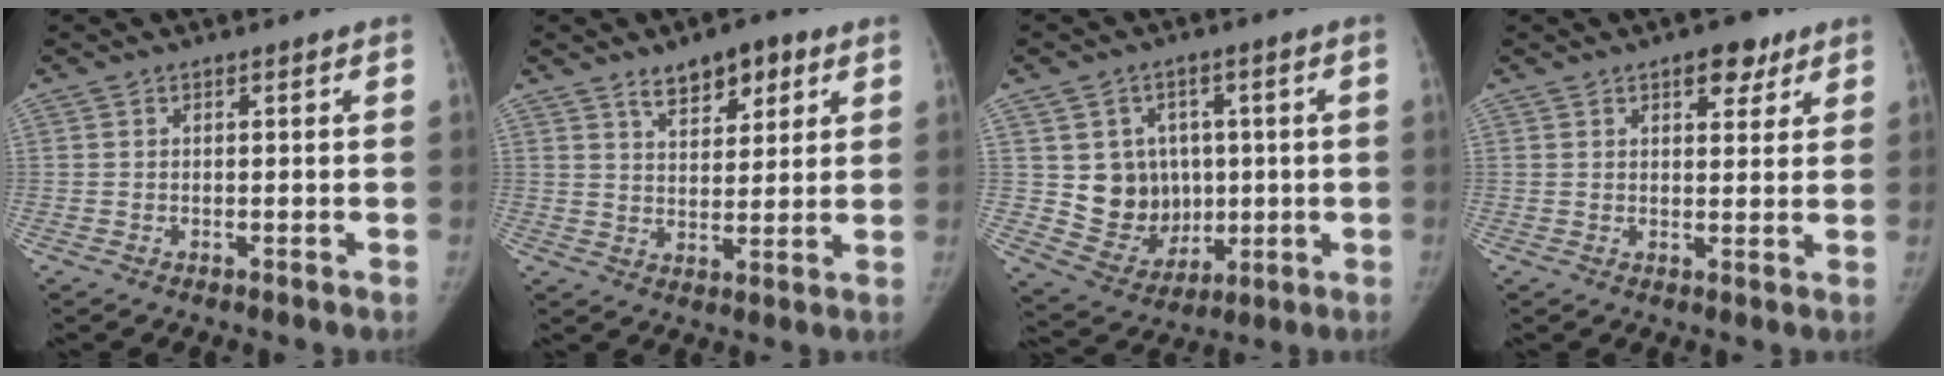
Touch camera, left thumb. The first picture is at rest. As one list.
[{"total": 8.3, "force": [5.0, 4.1, 5.1], "torque": [-0.044, -0.026, 0.079]}, {"total": 11.3, "force": [1.0, 10.2, 4.9], "torque": [-0.027, -0.003, 0.043]}, {"total": 5.5, "force": [3.3, 2.9, 3.3], "torque": [-0.016, -0.013, 0.042]}]